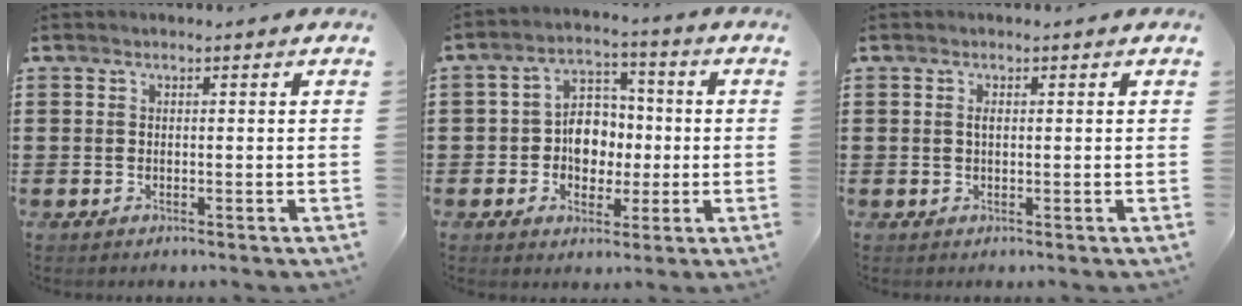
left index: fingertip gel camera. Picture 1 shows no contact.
{"total": 7.1, "force": [-0.8, 5.9, 3.8], "torque": [-0.070, 0.012, -0.019]}
{"total": 0.9, "force": [0.1, 0.4, 0.8], "torque": [-0.017, 0.000, 0.001]}